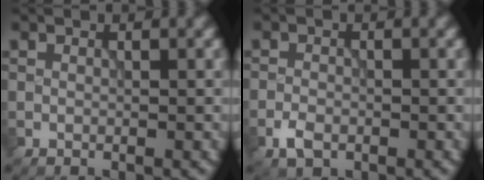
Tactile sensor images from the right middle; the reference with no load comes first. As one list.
[{"total": 2.1, "force": [-1.2, 1.2, 1.2], "torque": [-0.022, -0.001, -0.026]}]